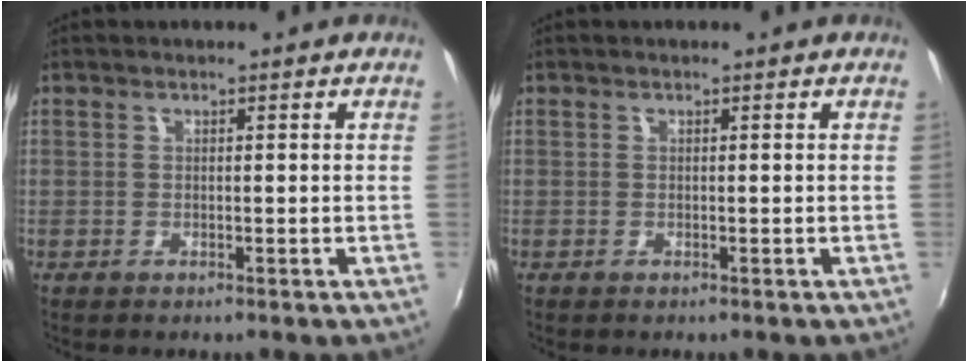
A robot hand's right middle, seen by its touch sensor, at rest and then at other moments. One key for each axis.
{"total": 0.0}